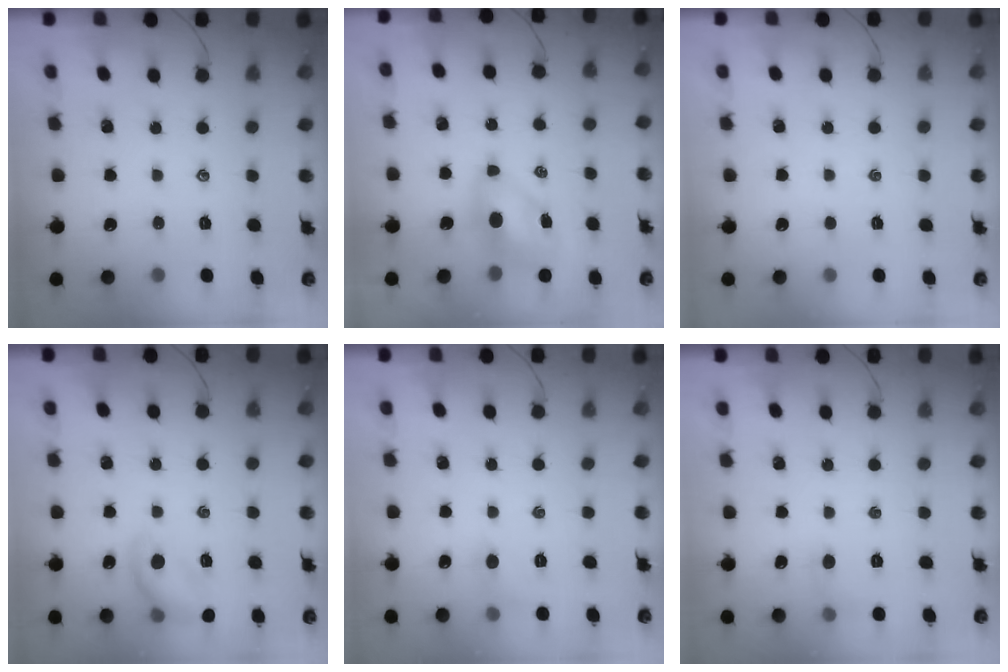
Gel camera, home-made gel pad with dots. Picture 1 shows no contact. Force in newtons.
{"total": 6.9, "press": 6.8, "slide": 0.9}
{"total": 0.0}
{"total": 12.4, "press": 12.4, "slide": 0.8}
{"total": 5.1, "press": 4.8, "slide": 1.6}
{"total": 4.9, "press": 4.6, "slide": 1.6}